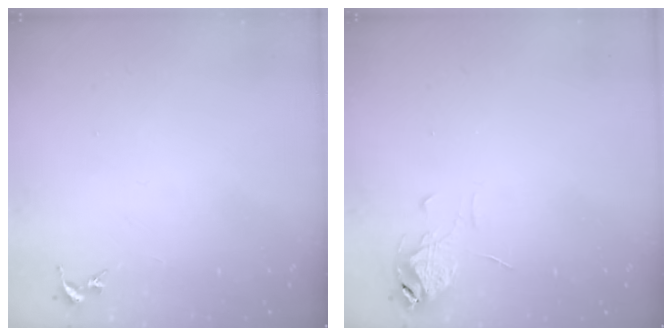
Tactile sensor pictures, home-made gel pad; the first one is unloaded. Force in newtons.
{"total": 6.4, "press": 6.4, "slide": 0.5}